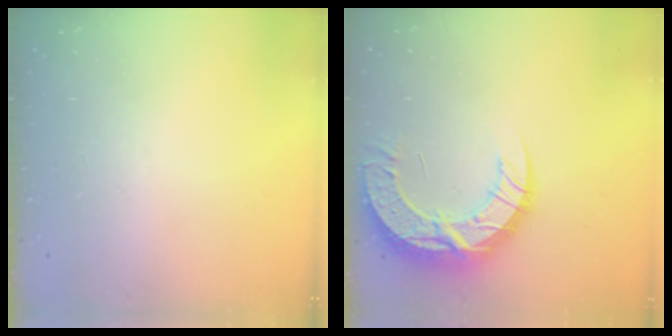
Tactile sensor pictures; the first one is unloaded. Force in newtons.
{"total": 16.1, "press": 16.1, "slide": 1.3}